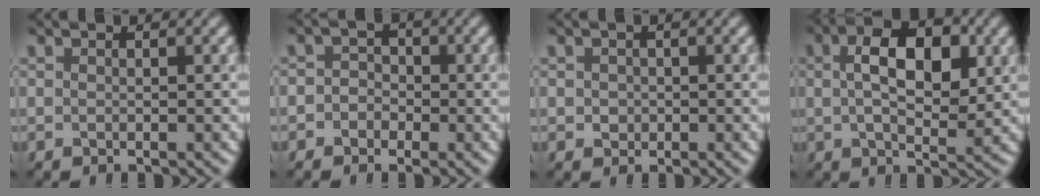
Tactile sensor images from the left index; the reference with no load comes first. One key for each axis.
{"total": 1.7, "fx": -0.8, "fy": 1.5, "fz": 0.4, "tx": 0.028, "ty": 0.005, "tz": -0.029}
{"total": 1.0, "fx": 0.1, "fy": 0.9, "fz": 0.4, "tx": -0.005, "ty": -0.001, "tz": 0.000}
{"total": 6.3, "fx": 1.1, "fy": 3.2, "fz": 5.4, "tx": -0.086, "ty": 0.004, "tz": 0.019}